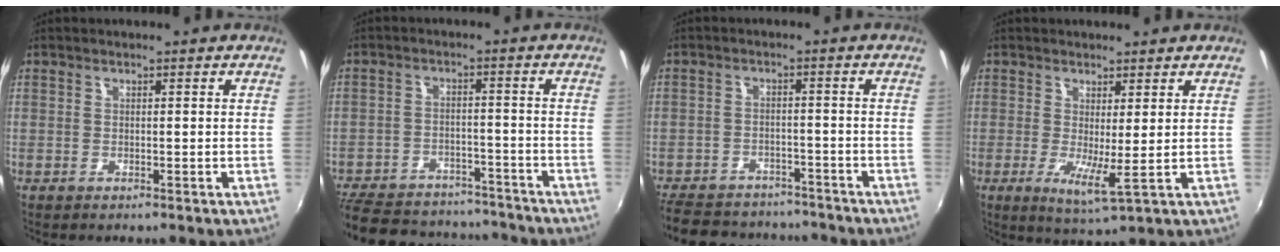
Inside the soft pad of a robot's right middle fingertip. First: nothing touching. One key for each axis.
{"total": 23.6, "fx": -19.3, "fy": 10.1, "fz": 9.1, "tx": -0.221, "ty": 0.011, "tz": -0.258}
{"total": 17.1, "fx": -14.3, "fy": 7.3, "fz": 5.7, "tx": -0.145, "ty": 0.017, "tz": -0.199}
{"total": 5.0, "fx": 0.3, "fy": 0.5, "fz": 4.9, "tx": -0.090, "ty": -0.019, "tz": 0.004}